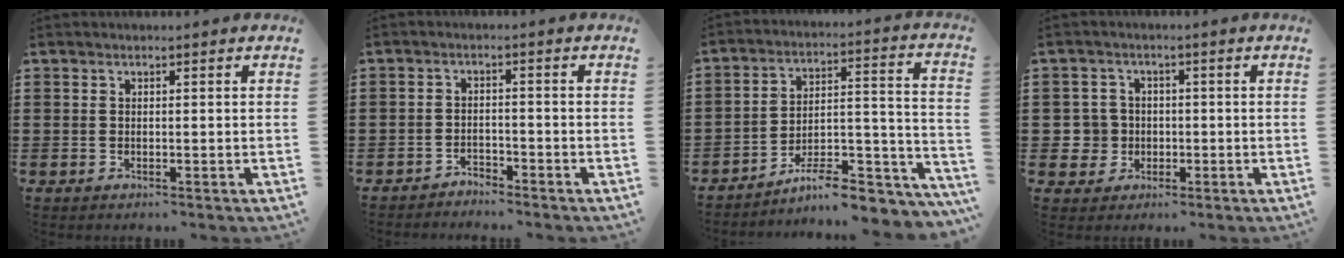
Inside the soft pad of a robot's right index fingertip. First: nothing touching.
{"total": 2.1, "force": [-2.1, 0.3, -0.2], "torque": [-0.006, 0.004, -0.046]}
{"total": 9.0, "force": [-7.4, 2.3, 4.7], "torque": [-0.068, 0.012, -0.138]}
{"total": 4.5, "force": [-0.6, 4.4, 0.9], "torque": [-0.042, 0.010, -0.015]}